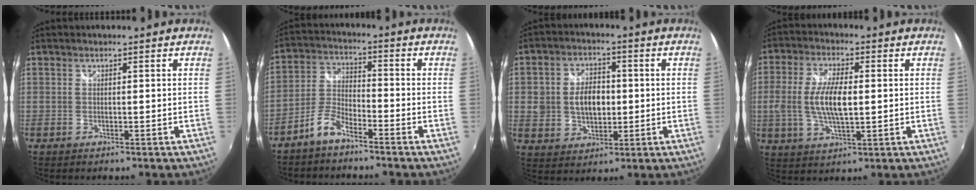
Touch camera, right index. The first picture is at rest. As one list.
[{"total": 5.9, "force": [-4.5, 2.1, 3.2], "torque": [-0.078, 0.013, -0.094]}, {"total": 8.8, "force": [0.2, 6.2, 6.2], "torque": [-0.121, 0.012, 0.011]}, {"total": 9.9, "force": [-0.1, 3.8, 9.1], "torque": [-0.184, 0.000, -0.002]}]